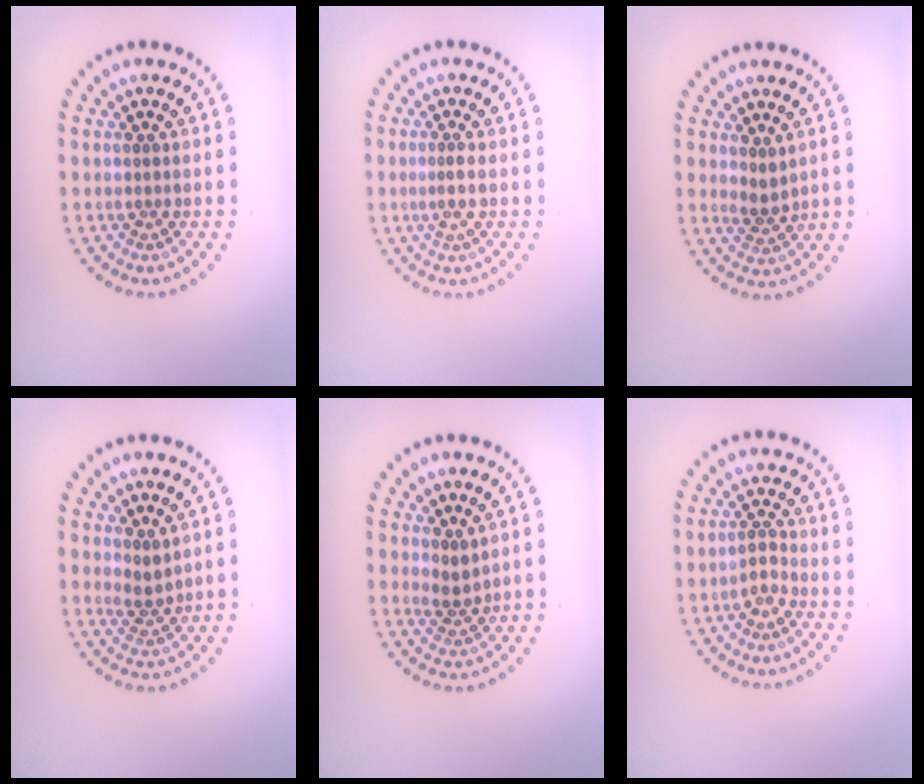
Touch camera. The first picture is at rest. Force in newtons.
{"total": 1.6, "press": 1.2, "slide": 1.1}
{"total": 1.6, "press": 1.2, "slide": 1.0}
{"total": 1.6, "press": 1.3, "slide": 1.0}
{"total": 1.6, "press": 1.3, "slide": 1.0}
{"total": 1.5, "press": 1.2, "slide": 0.9}